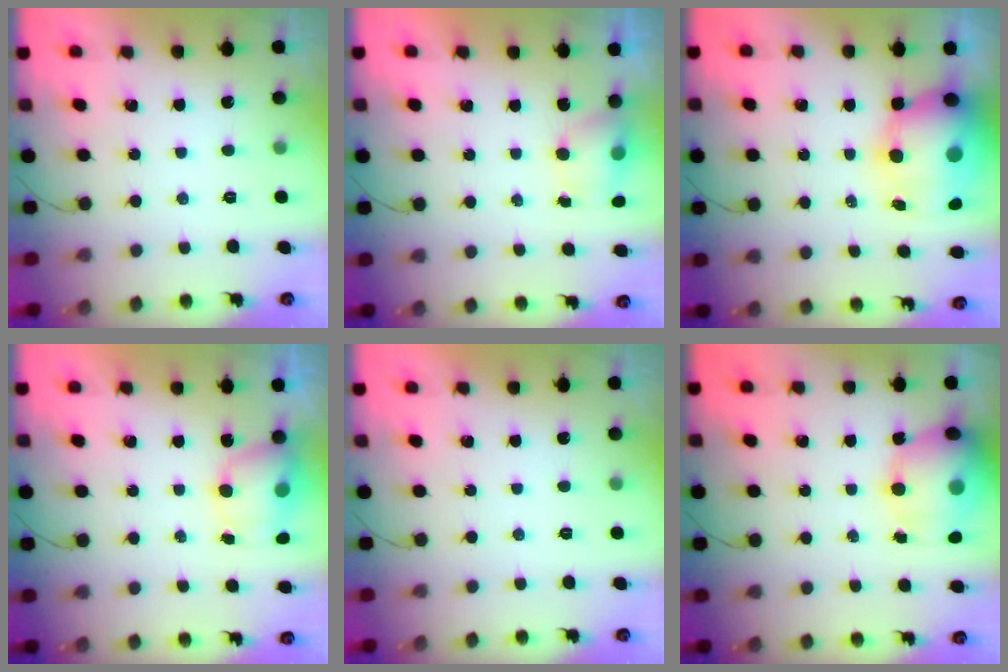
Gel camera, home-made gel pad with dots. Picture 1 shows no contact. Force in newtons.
{"total": 4.6, "press": 4.5, "slide": 0.4}
{"total": 15.3, "press": 14.9, "slide": 3.8}
{"total": 7.1, "press": 7.1, "slide": 1.0}
{"total": 0.0}
{"total": 19.3, "press": 18.8, "slide": 4.2}